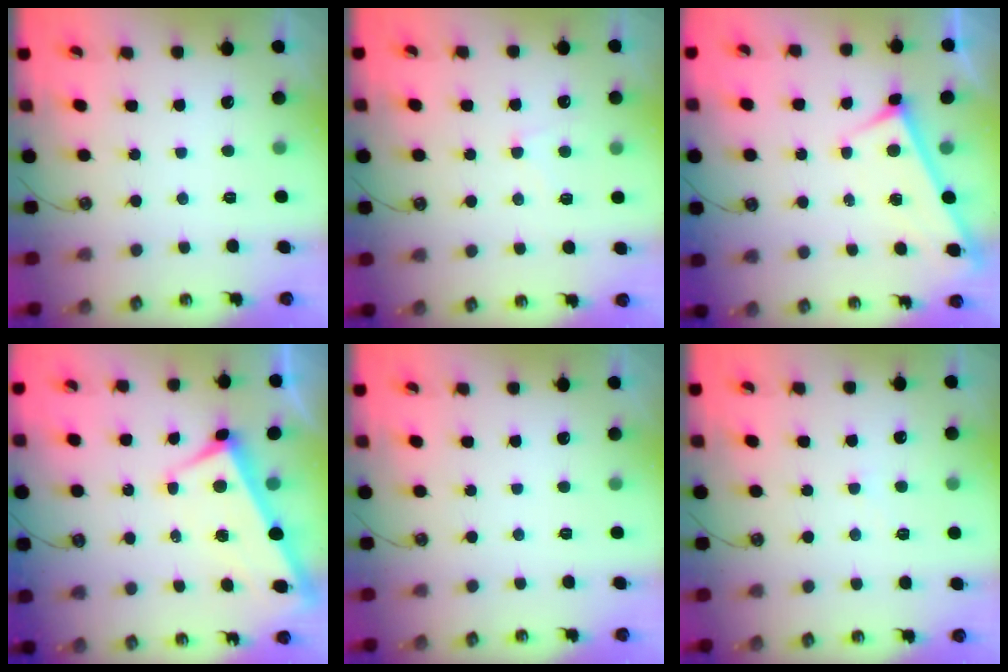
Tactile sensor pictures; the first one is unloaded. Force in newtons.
{"total": 0.8, "press": 0.3, "slide": 0.7}
{"total": 3.4, "press": 3.4, "slide": 0.4}
{"total": 2.5, "press": 2.4, "slide": 0.9}
{"total": 0.0}
{"total": 1.4, "press": 1.3, "slide": 0.4}